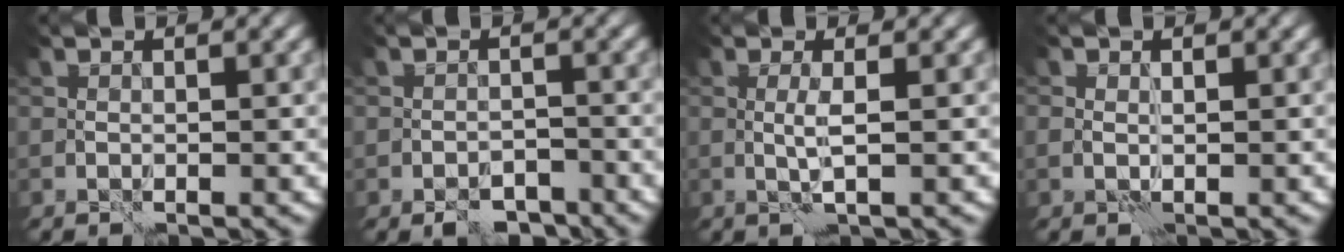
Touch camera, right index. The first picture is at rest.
{"total": 3.0, "force": [-2.4, 1.4, 1.2], "torque": [-0.012, -0.003, -0.038]}
{"total": 1.4, "force": [0.4, -0.2, 1.3], "torque": [-0.028, -0.004, 0.007]}
{"total": 0.6, "force": [0.3, 0.3, 0.4], "torque": [-0.007, -0.002, 0.005]}